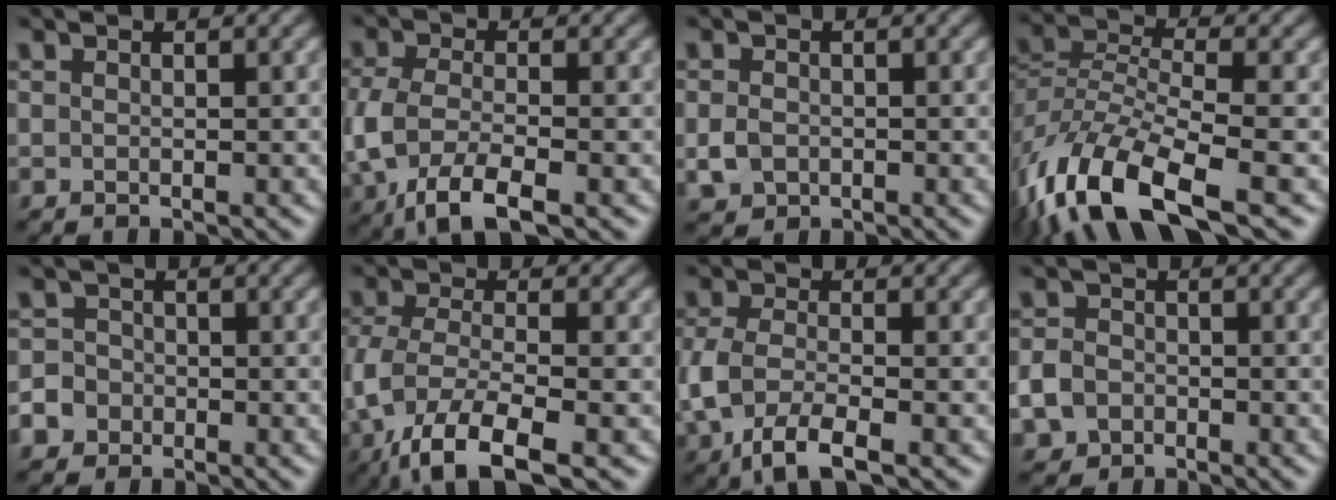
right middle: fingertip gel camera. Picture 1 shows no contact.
{"total": 6.5, "force": [-2.3, 3.1, 5.2], "torque": [-0.120, -0.007, -0.049]}
{"total": 2.1, "force": [-0.4, 1.7, 1.1], "torque": [-0.021, -0.006, -0.011]}
{"total": 11.0, "force": [-6.8, 4.2, 7.5], "torque": [-0.149, -0.013, -0.132]}
{"total": 4.7, "force": [-2.4, 3.9, 1.0], "torque": [-0.010, -0.007, -0.057]}
{"total": 7.8, "force": [-3.6, 3.0, 6.3], "torque": [-0.135, -0.014, -0.073]}
{"total": 5.6, "force": [-1.9, 2.8, 4.4], "torque": [-0.101, -0.005, -0.039]}
{"total": 4.9, "force": [-2.3, 3.9, 1.8], "torque": [-0.025, -0.013, -0.051]}